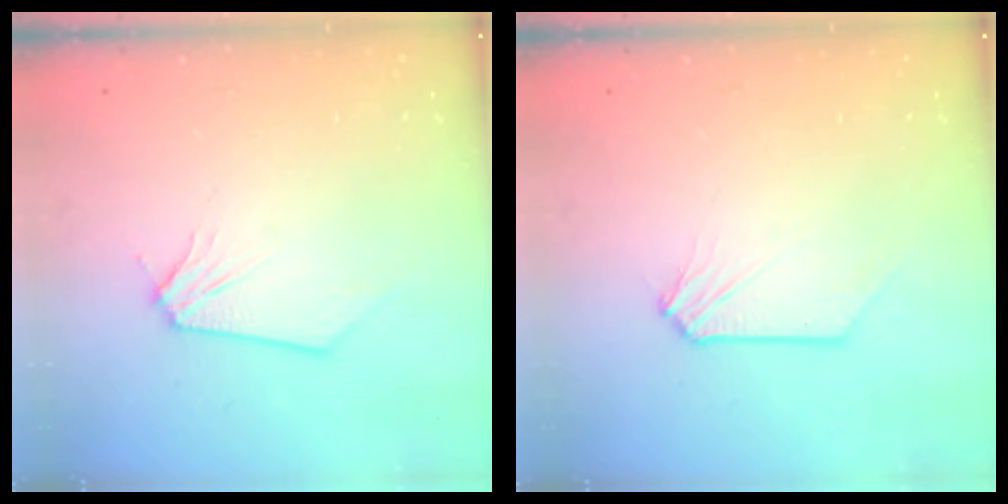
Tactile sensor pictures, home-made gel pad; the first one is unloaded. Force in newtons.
{"total": 0.0}